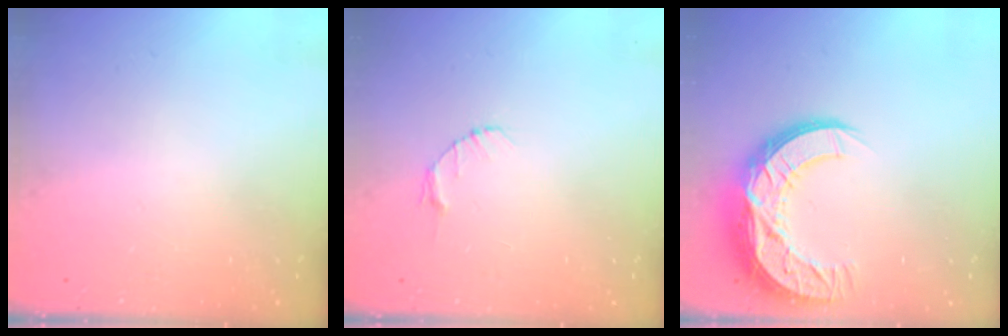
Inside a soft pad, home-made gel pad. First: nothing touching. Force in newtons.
{"total": 2.6, "press": 2.6, "slide": 0.3}
{"total": 16.0, "press": 16.0, "slide": 1.3}